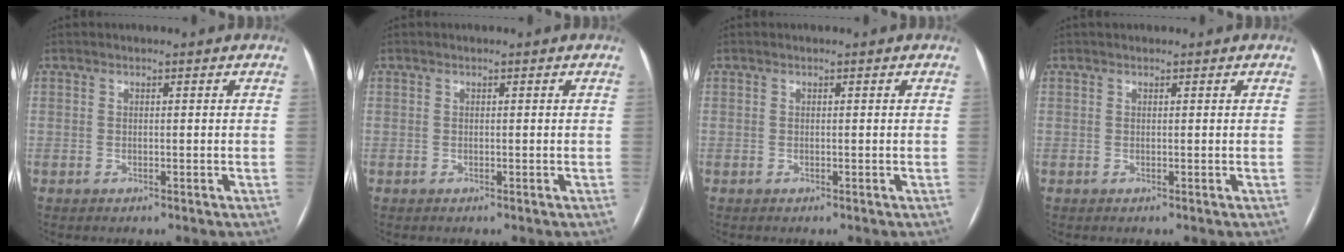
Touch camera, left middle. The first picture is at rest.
{"total": 0.0}
{"total": 0.0}
{"total": 0.7, "force": [0.6, 0.3, 0.1], "torque": [-0.008, 0.015, 0.012]}